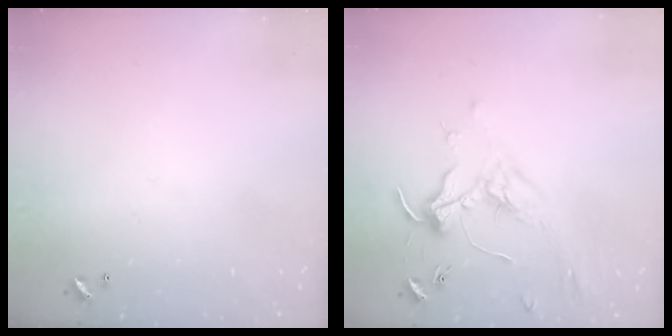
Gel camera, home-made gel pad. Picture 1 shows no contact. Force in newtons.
{"total": 1.8, "press": 1.6, "slide": 0.8}